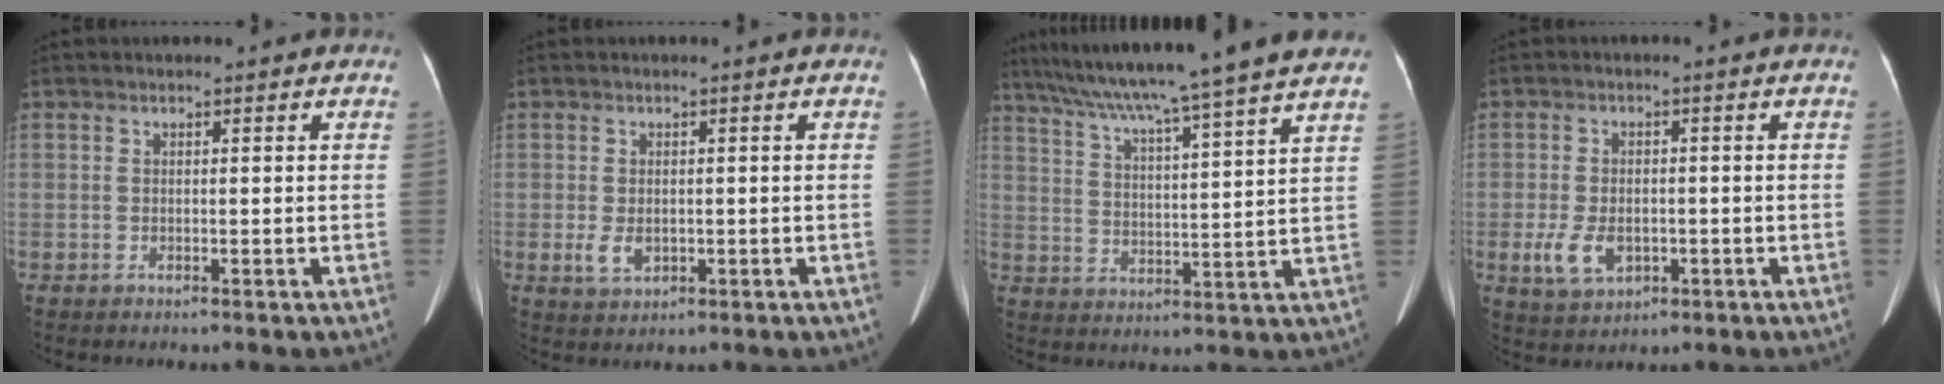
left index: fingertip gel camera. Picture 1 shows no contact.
{"total": 2.9, "force": [-1.9, 1.7, 1.4], "torque": [-0.031, -0.007, -0.025]}
{"total": 17.6, "force": [14.6, -2.3, 9.4], "torque": [-0.163, 0.000, 0.209]}
{"total": 5.7, "force": [-3.1, 3.5, 3.3], "torque": [-0.071, -0.007, -0.044]}